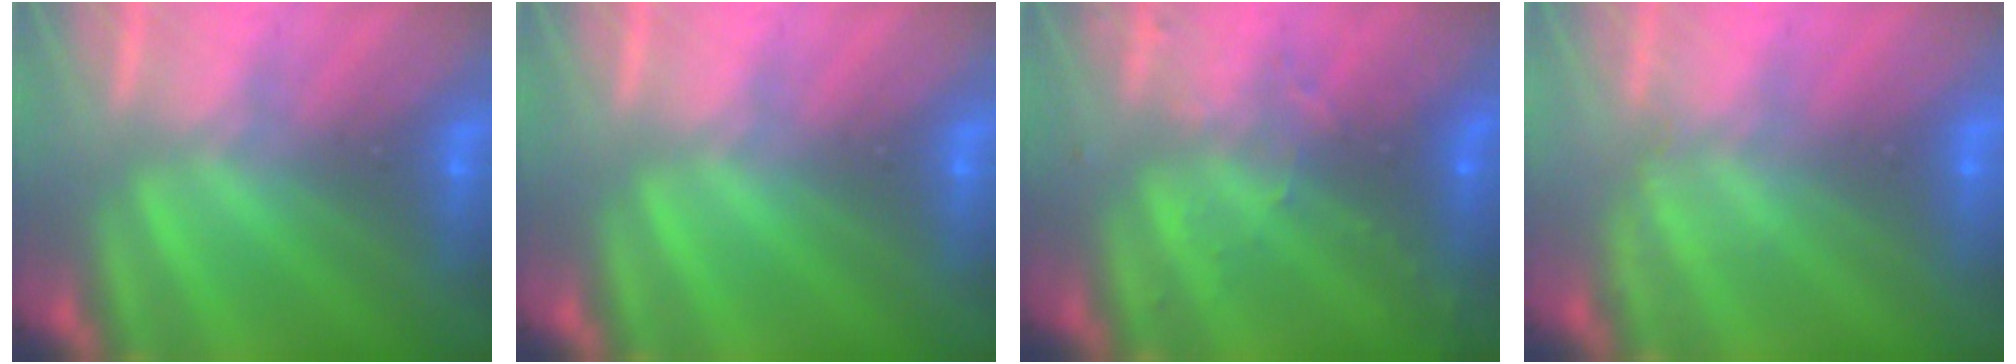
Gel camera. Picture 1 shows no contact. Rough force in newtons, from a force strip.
{"total": 0.0}
{"total": 3.0}
{"total": 2.1}